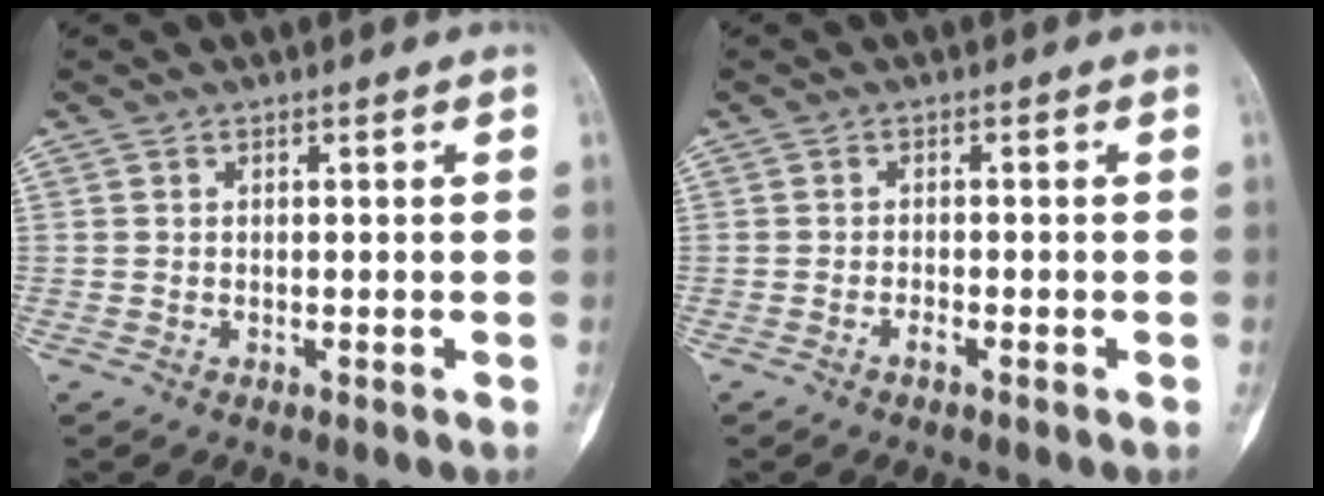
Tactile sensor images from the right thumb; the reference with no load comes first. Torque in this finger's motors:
{"motor_torque": [-0.26, 0.01, -0.11, 0.42, -0.13]}